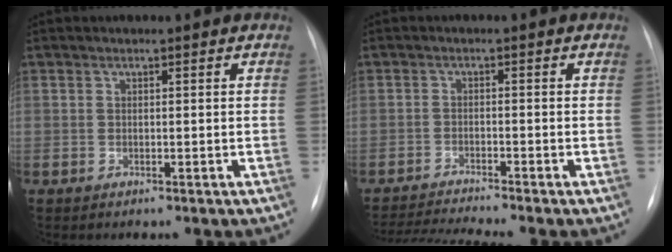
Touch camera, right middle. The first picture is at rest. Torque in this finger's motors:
{"motor_torque": [0.09, -0.09, 0.03, 0.03]}